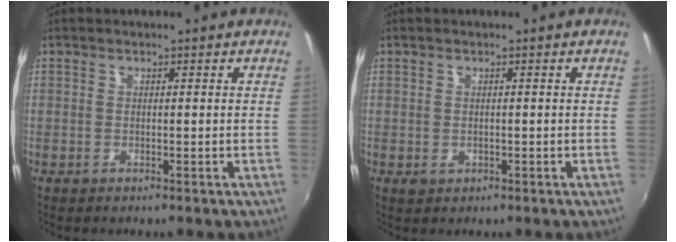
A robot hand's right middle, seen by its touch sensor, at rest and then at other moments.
{"total": 1.2, "force": [-0.3, 1.0, 0.6], "torque": [-0.007, -0.003, -0.005]}